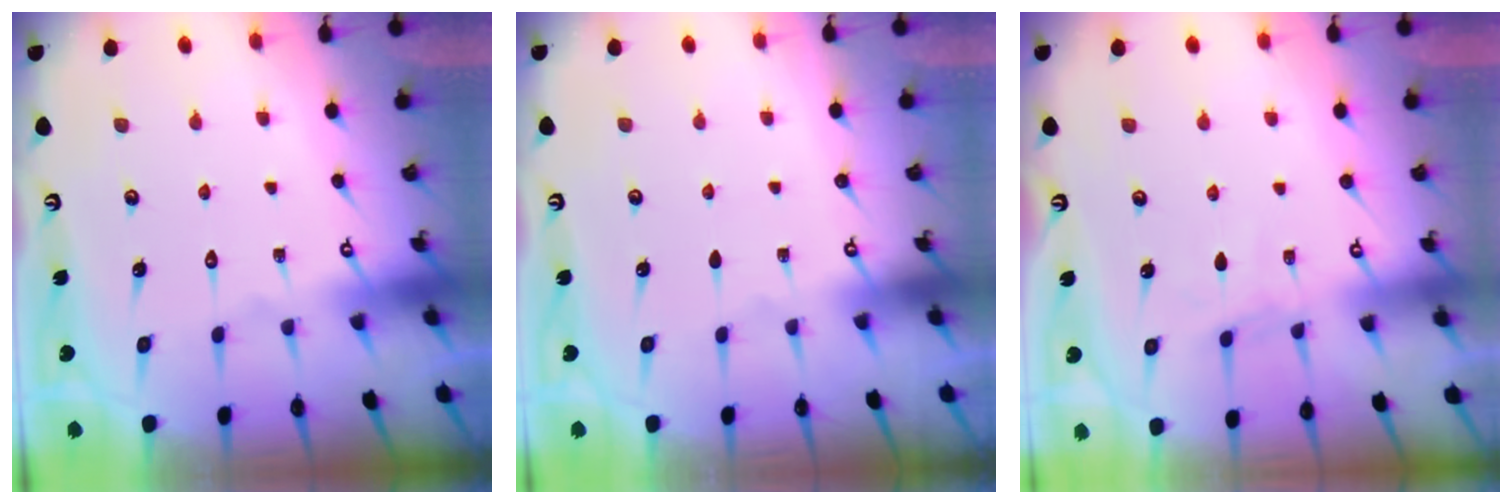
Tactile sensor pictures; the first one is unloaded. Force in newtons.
{"total": 0.0}
{"total": 3.4, "press": 3.4, "slide": 0.4}